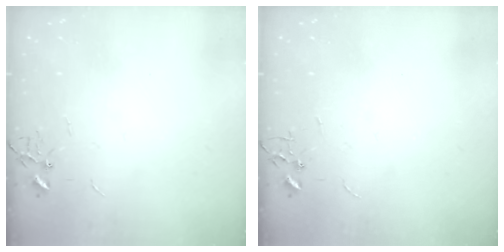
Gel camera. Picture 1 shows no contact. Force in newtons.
{"total": 0.0}